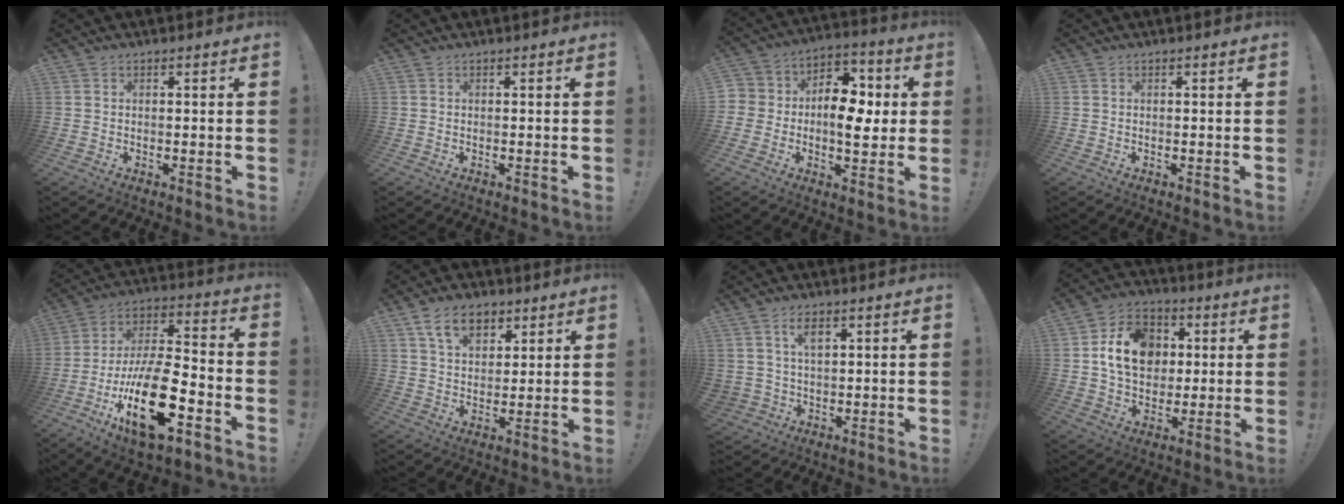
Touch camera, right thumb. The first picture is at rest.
{"total": 0.0}
{"total": 12.6, "force": [-1.6, 9.6, 8.0], "torque": [-0.107, 0.026, -0.023]}
{"total": 0.0}
{"total": 22.8, "force": [-9.6, 9.0, 18.6], "torque": [-0.346, 0.054, -0.154]}
{"total": 10.2, "force": [5.7, 6.4, 5.5], "torque": [-0.094, -0.009, 0.108]}
{"total": 5.7, "force": [2.6, 4.3, 2.6], "torque": [-0.043, -0.007, 0.047]}
{"total": 15.0, "force": [2.7, 11.9, 8.8], "torque": [-0.129, -0.001, 0.057]}